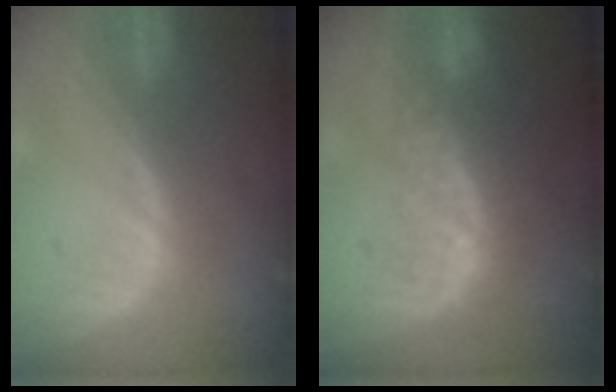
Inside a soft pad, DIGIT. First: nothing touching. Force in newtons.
{"total": 8.4, "press": 7.2, "slide": 4.3}